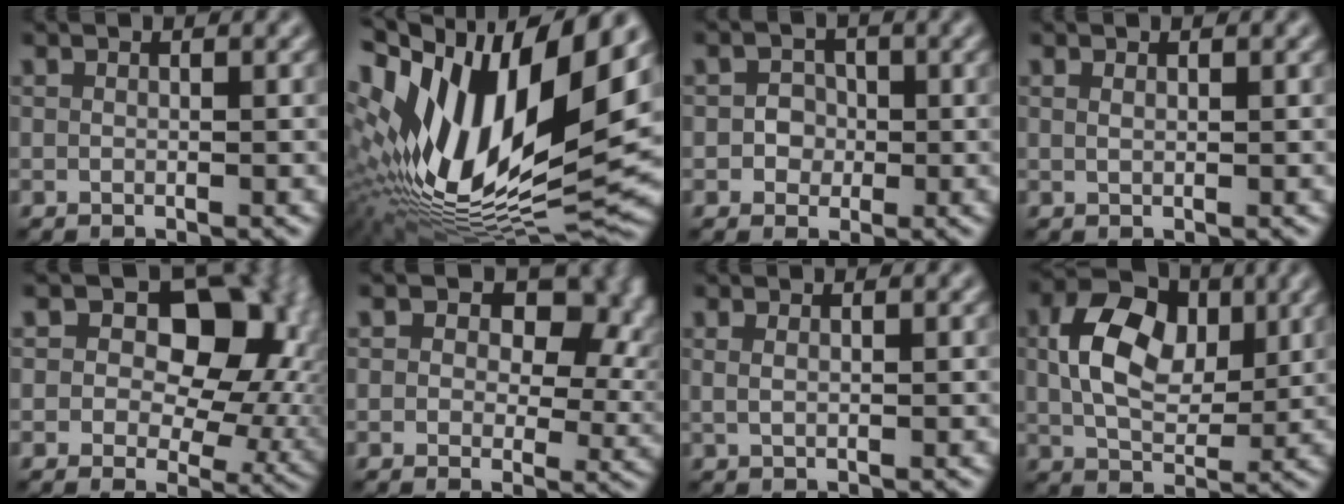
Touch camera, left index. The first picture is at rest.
{"total": 18.7, "force": [3.0, 8.4, 16.4], "torque": [-0.321, 0.005, 0.049]}
{"total": 1.9, "force": [-0.3, 1.8, 0.7], "torque": [0.007, 0.001, -0.013]}
{"total": 0.5, "force": [0.3, 0.2, 0.3], "torque": [-0.007, 0.000, 0.007]}
{"total": 11.8, "force": [2.8, 7.8, 8.3], "torque": [-0.085, -0.001, 0.031]}
{"total": 10.3, "force": [3.0, 6.9, 7.1], "torque": [-0.065, 0.008, 0.034]}
{"total": 0.9, "force": [0.4, 0.3, 0.7], "torque": [-0.012, 0.001, 0.006]}
{"total": 8.6, "force": [1.9, 5.6, 6.1], "torque": [-0.112, 0.008, 0.030]}